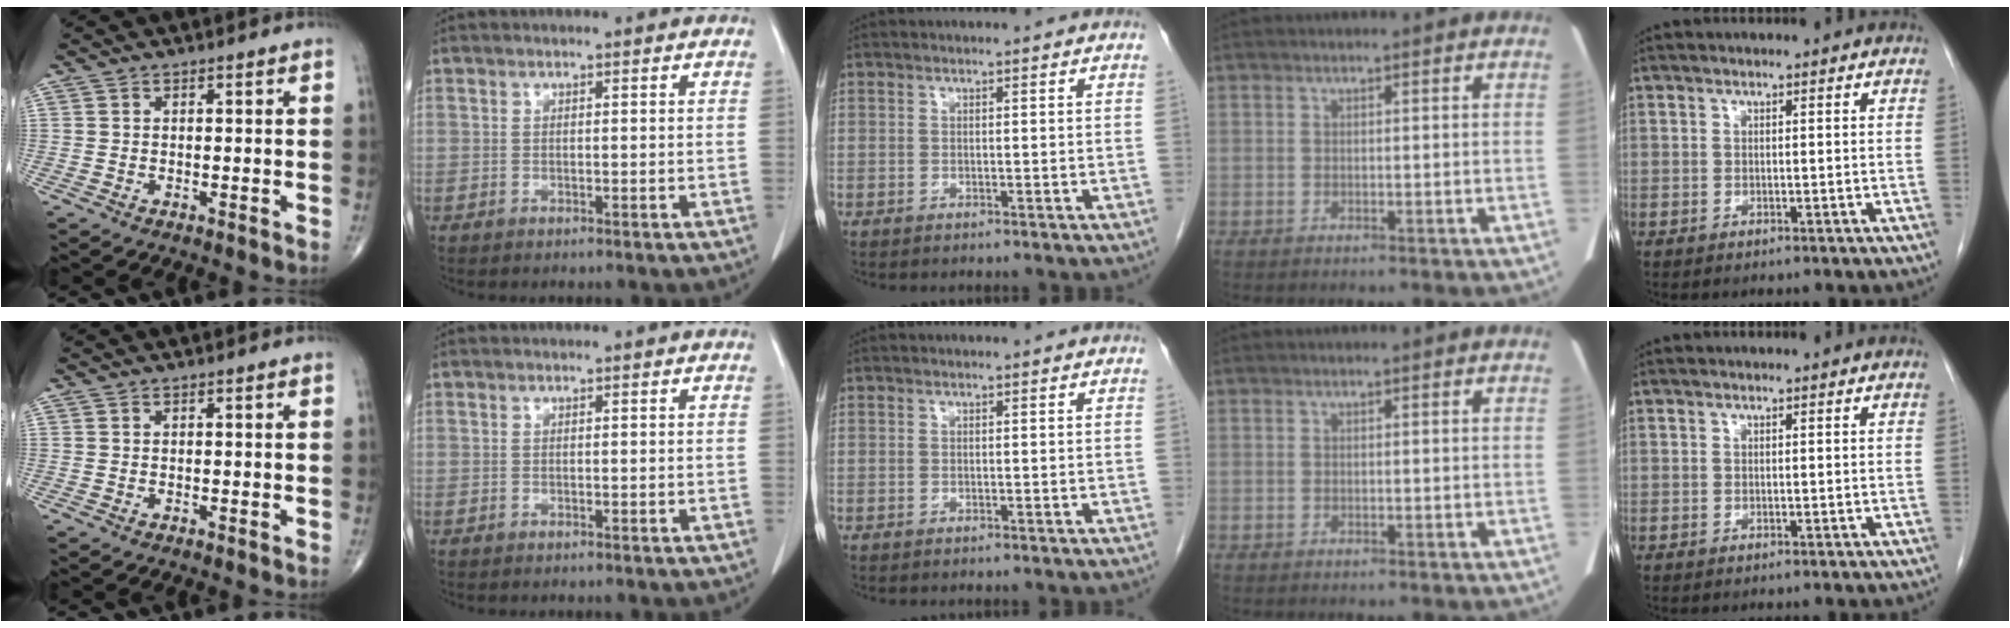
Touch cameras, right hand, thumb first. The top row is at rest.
{}